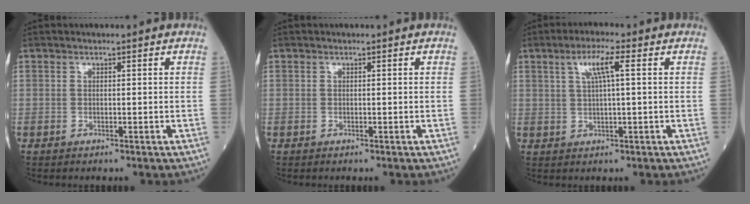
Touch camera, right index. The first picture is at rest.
{"total": 0.0}
{"total": 4.8, "force": [1.7, 0.2, 4.5], "torque": [-0.088, 0.008, 0.033]}